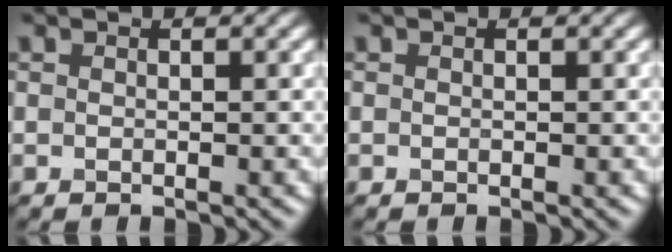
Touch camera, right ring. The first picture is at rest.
{"total": 0.0}